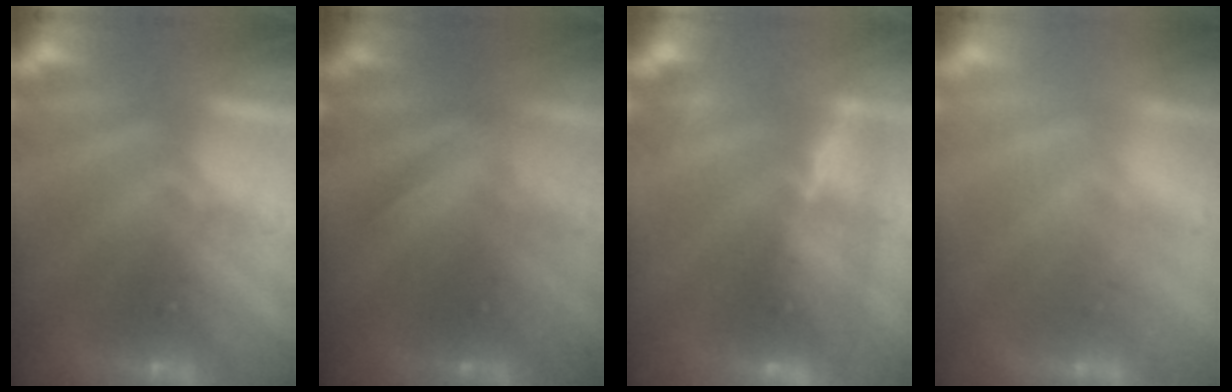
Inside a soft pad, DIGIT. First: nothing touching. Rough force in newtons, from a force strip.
{"total": 1.9}
{"total": 10.2}
{"total": 3.0}